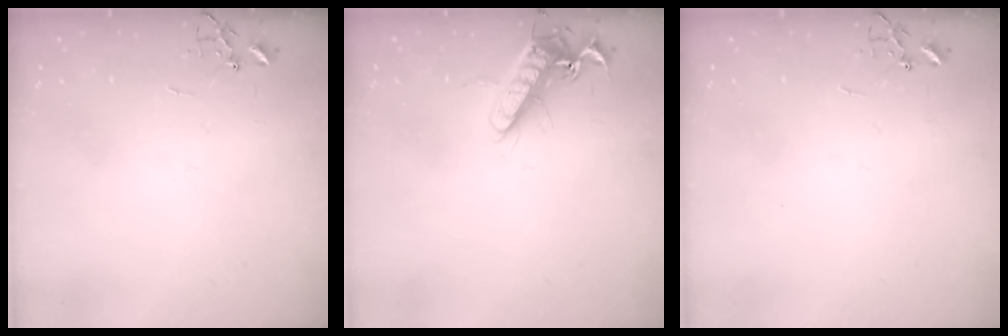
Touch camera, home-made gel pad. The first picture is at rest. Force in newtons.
{"total": 13.3, "press": 13.2, "slide": 1.1}
{"total": 0.0}